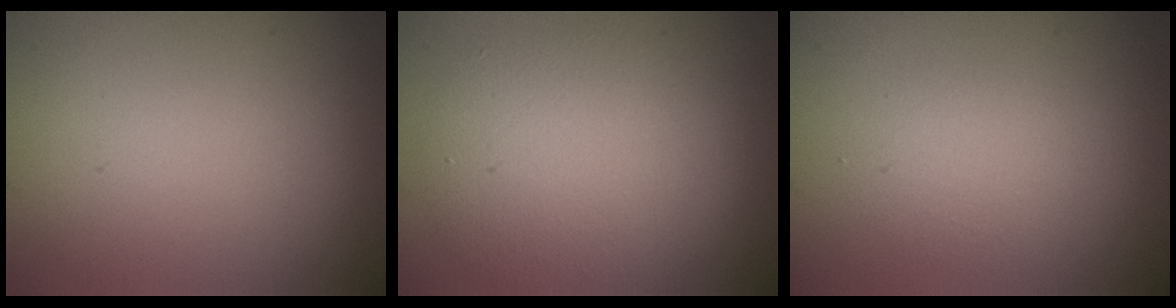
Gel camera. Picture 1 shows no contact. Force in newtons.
{"total": 6.1, "press": 6.1, "slide": 0.2}
{"total": 2.0, "press": 2.0, "slide": 0.1}